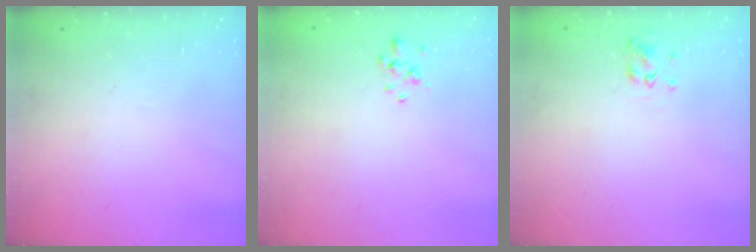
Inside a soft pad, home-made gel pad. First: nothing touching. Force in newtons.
{"total": 0.8, "press": 0.7, "slide": 0.5}
{"total": 3.6, "press": 3.5, "slide": 0.7}